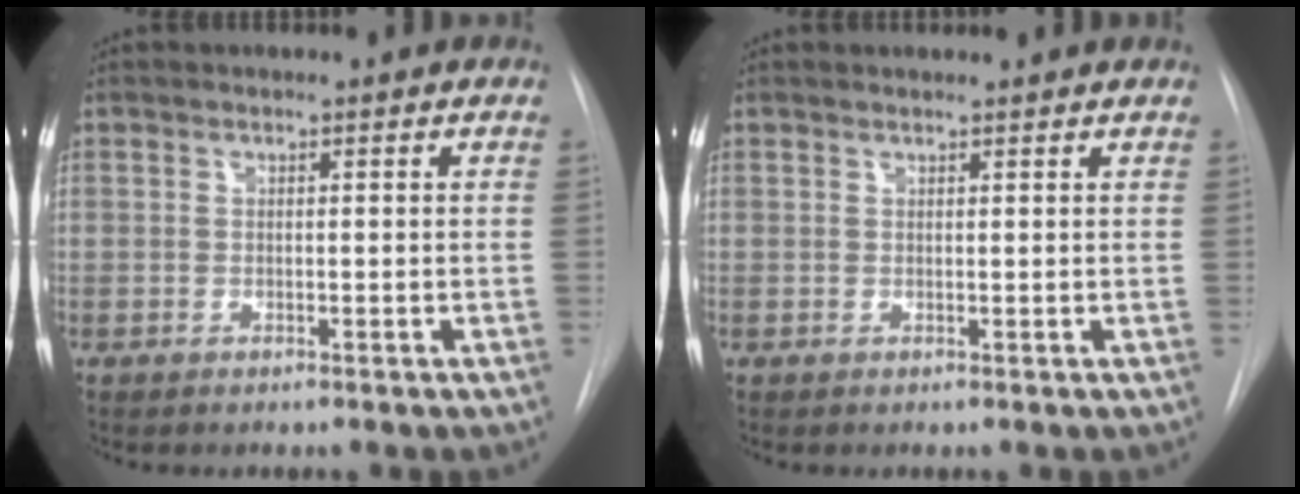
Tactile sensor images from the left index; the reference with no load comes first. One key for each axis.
{"total": 1.5, "fx": 1.5, "fy": 0.0, "fz": 0.4, "tx": -0.009, "ty": 0.010, "tz": 0.014}